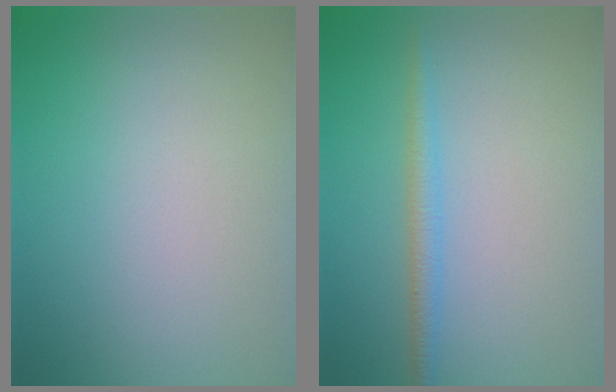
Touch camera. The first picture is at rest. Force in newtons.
{"total": 1.9, "press": 1.9, "slide": 0.0}